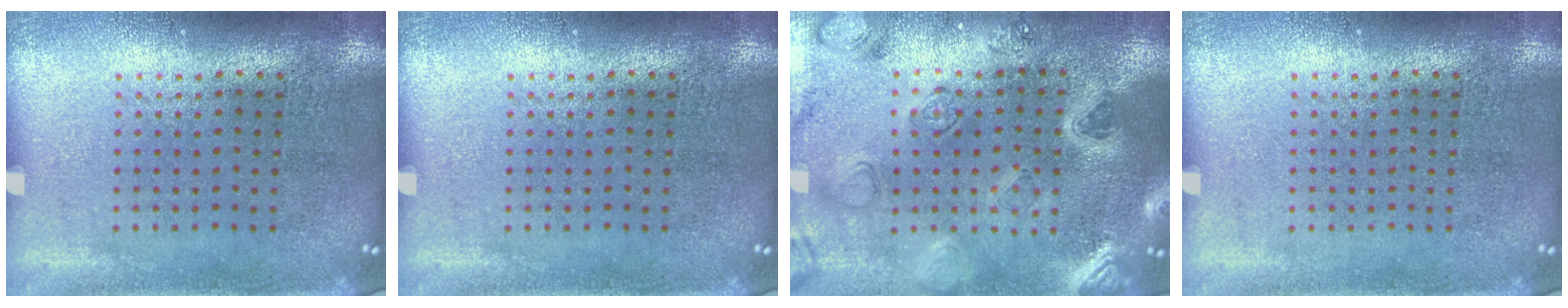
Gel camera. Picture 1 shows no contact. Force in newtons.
{"total": 0.0}
{"total": 2.2, "press": 2.2, "slide": 0.4}
{"total": 0.0}